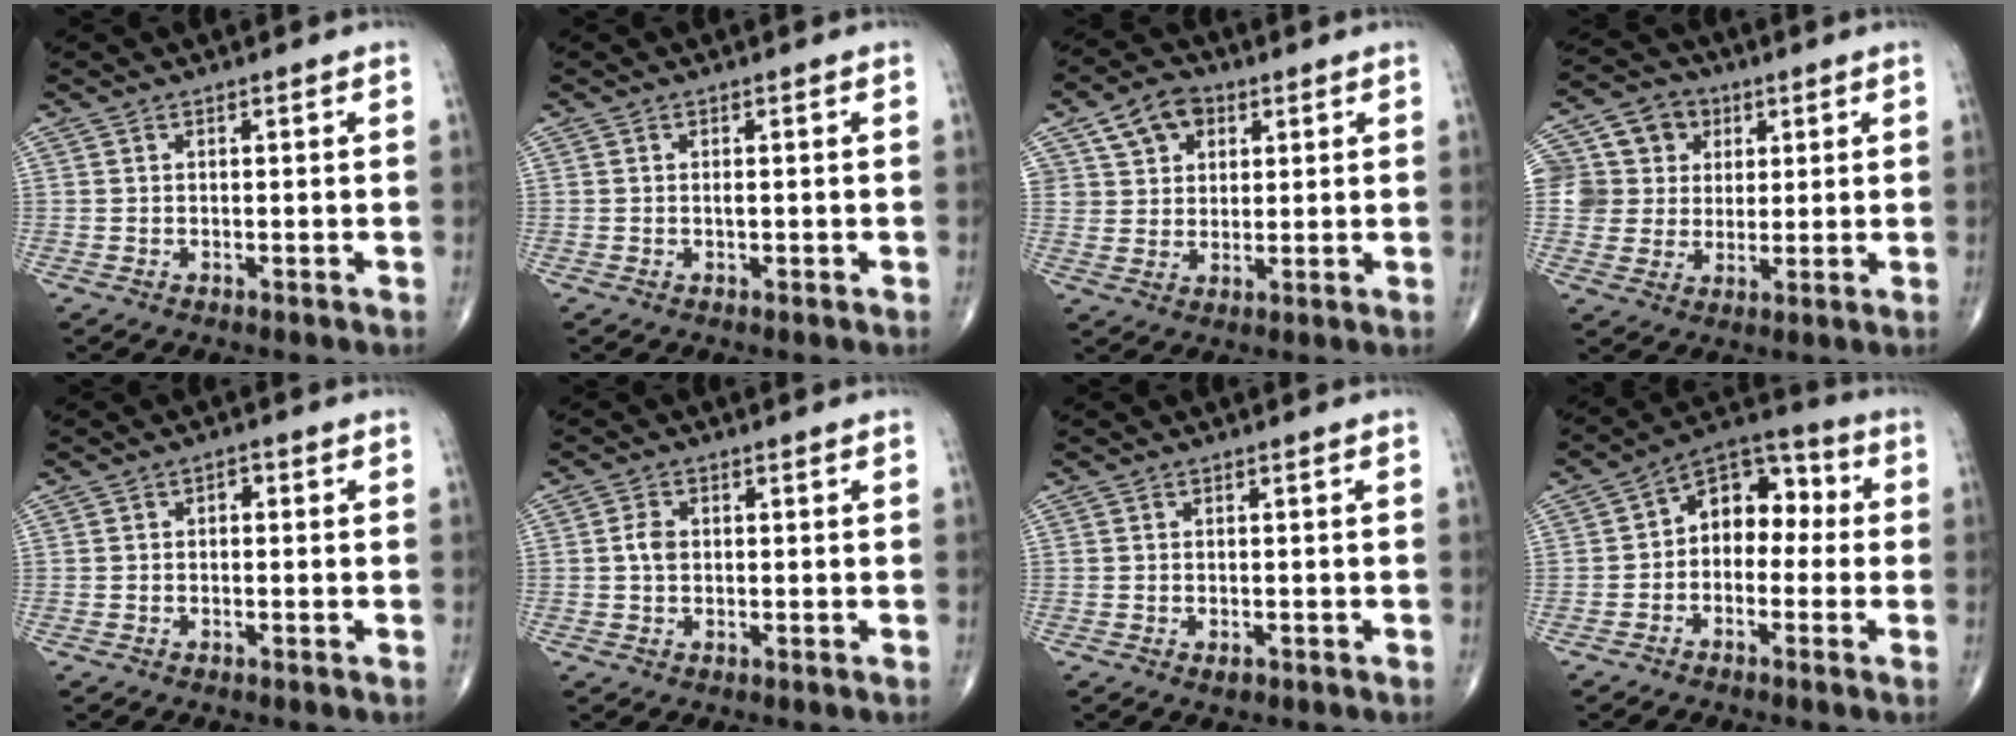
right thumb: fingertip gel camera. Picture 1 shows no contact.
{"total": 0.6, "force": [-0.1, 0.2, 0.5], "torque": [-0.012, 0.000, -0.001]}
{"total": 8.0, "force": [3.6, 6.1, 3.8], "torque": [-0.032, -0.007, 0.060]}
{"total": 11.7, "force": [3.2, 10.6, 3.6], "torque": [-0.039, 0.013, 0.053]}
{"total": 1.2, "force": [0.0, 0.8, 0.9], "torque": [-0.005, 0.006, -0.008]}
{"total": 2.6, "force": [0.2, 1.9, 1.8], "torque": [-0.033, 0.003, -0.001]}
{"total": 1.0, "force": [-0.5, 0.6, 0.6], "torque": [-0.011, 0.000, -0.005]}
{"total": 10.3, "force": [-0.3, 7.2, 7.3], "torque": [-0.073, 0.044, -0.027]}